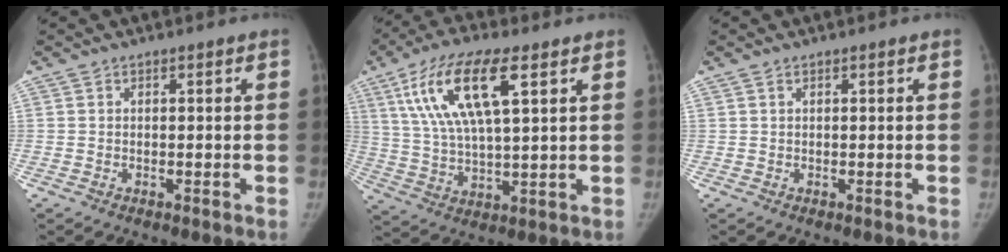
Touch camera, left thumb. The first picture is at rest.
{"total": 16.0, "force": [6.6, 5.2, 13.5], "torque": [-0.258, -0.012, 0.123]}
{"total": 0.6, "force": [0.4, 0.2, 0.4], "torque": [-0.012, 0.007, 0.008]}